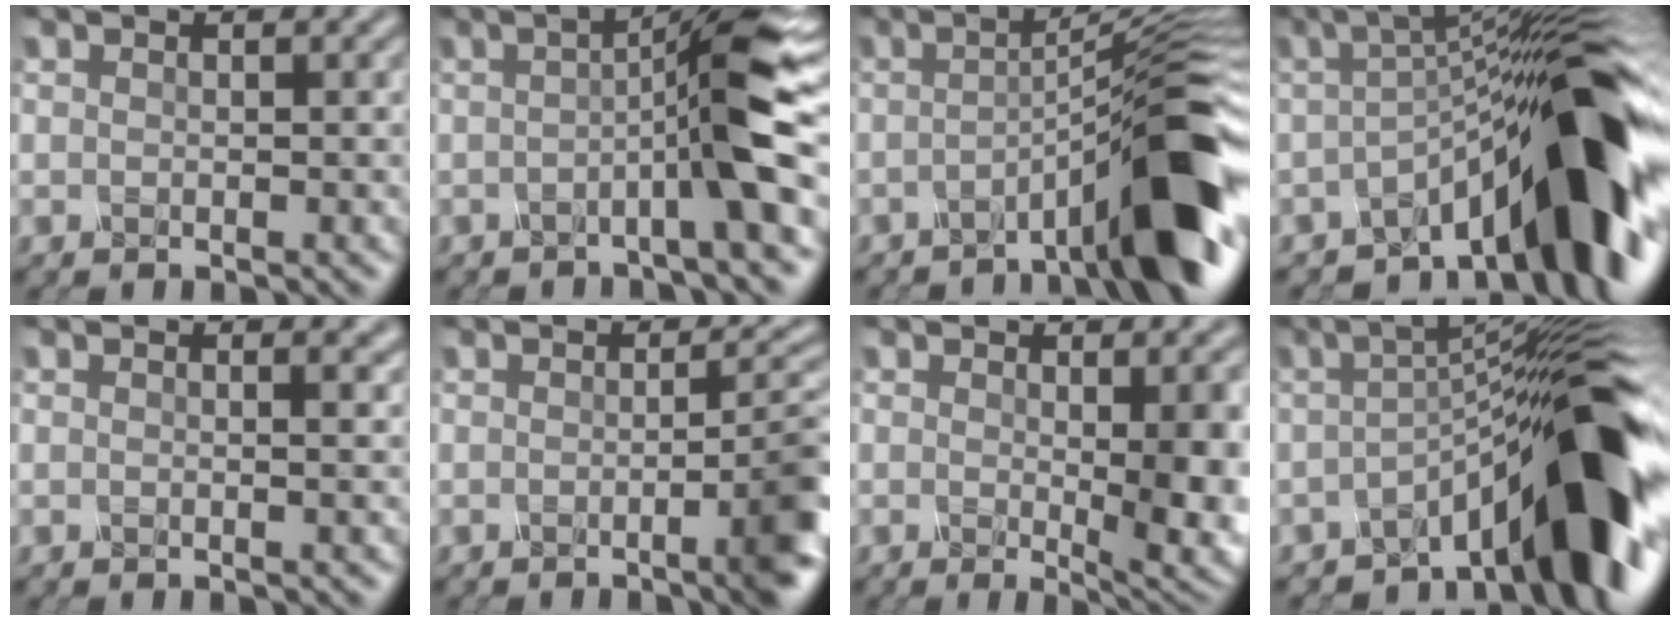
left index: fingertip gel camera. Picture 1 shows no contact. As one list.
[{"total": 7.5, "force": [-0.8, 0.7, 7.4], "torque": [-0.104, 0.009, -0.026]}, {"total": 10.0, "force": [-3.7, 1.3, 9.2], "torque": [-0.110, 0.022, -0.068]}, {"total": 12.0, "force": [-4.1, 3.2, 10.9], "torque": [-0.134, 0.016, -0.072]}, {"total": 1.6, "force": [0.5, 0.7, 1.4], "torque": [-0.004, 0.005, -0.005]}, {"total": 5.3, "force": [-1.2, 1.2, 5.0], "torque": [-0.054, 0.002, -0.020]}, {"total": 4.7, "force": [-0.1, 0.9, 4.6], "torque": [-0.059, -0.010, 0.001]}, {"total": 10.8, "force": [-4.4, 2.3, 9.6], "torque": [-0.112, 0.017, -0.077]}]